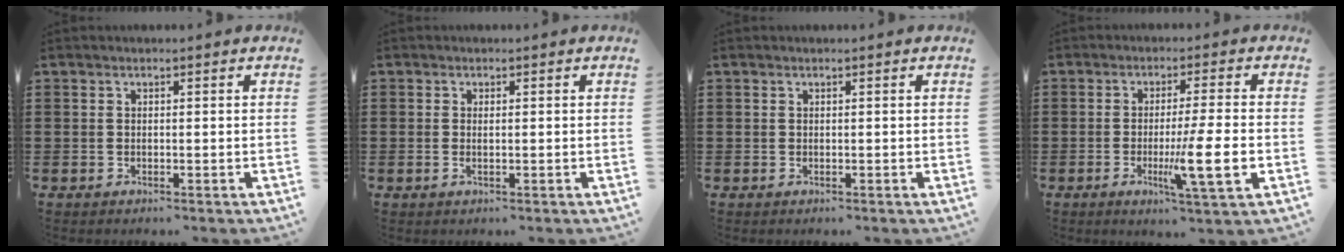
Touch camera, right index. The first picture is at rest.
{"total": 0.6, "force": [0.0, 0.1, 0.6], "torque": [-0.011, -0.001, -0.001]}
{"total": 0.0}
{"total": 8.3, "force": [-1.9, 0.0, 8.1], "torque": [-0.147, -0.021, -0.035]}